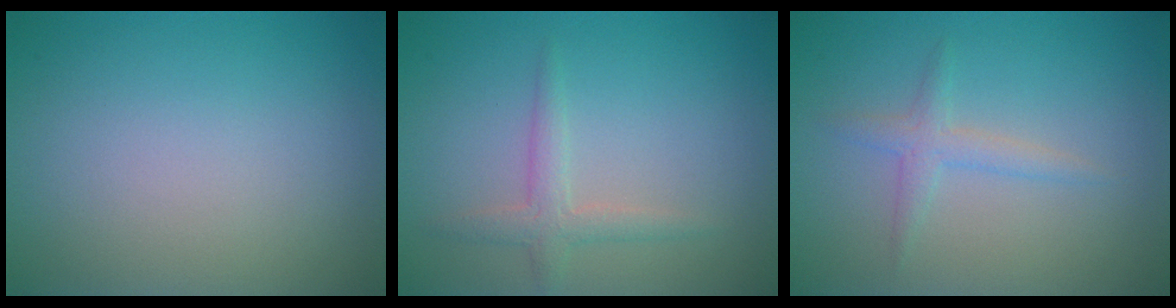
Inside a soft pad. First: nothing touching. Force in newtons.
{"total": 1.9, "press": 1.9, "slide": 0.1}
{"total": 1.7, "press": 1.7, "slide": 0.1}